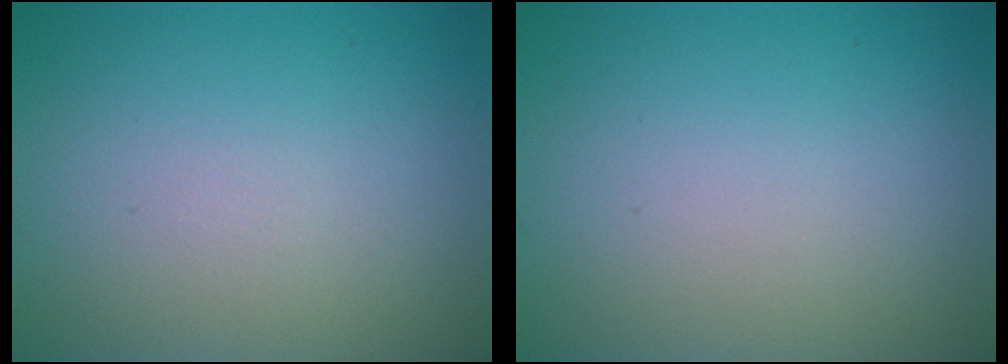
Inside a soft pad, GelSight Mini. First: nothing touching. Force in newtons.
{"total": 0.0}